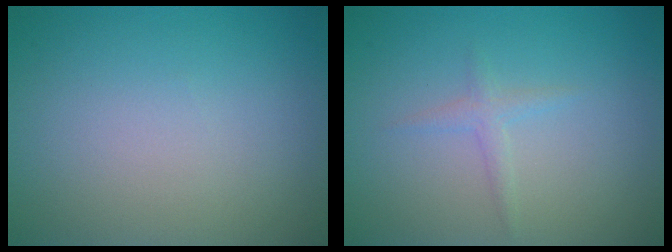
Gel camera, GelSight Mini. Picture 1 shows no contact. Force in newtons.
{"total": 1.2, "press": 1.2, "slide": 0.0}